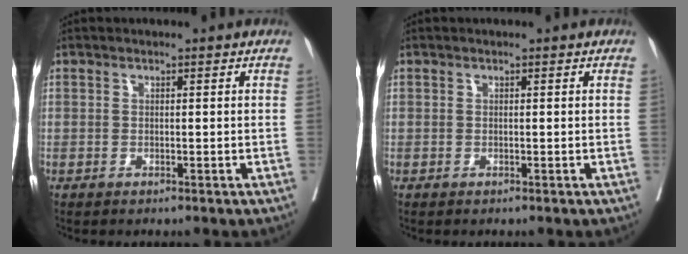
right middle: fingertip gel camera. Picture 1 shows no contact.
{"total": 0.0}